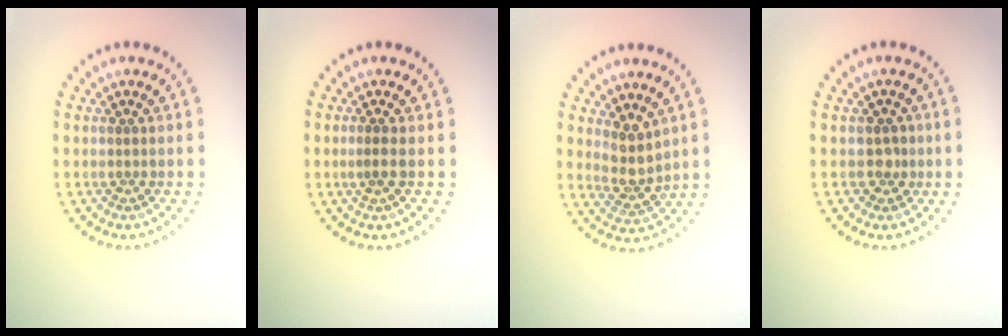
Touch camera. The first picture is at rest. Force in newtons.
{"total": 0.8, "press": 0.6, "slide": 0.6}
{"total": 2.9, "press": 2.4, "slide": 1.6}
{"total": 1.5, "press": 1.3, "slide": 0.8}